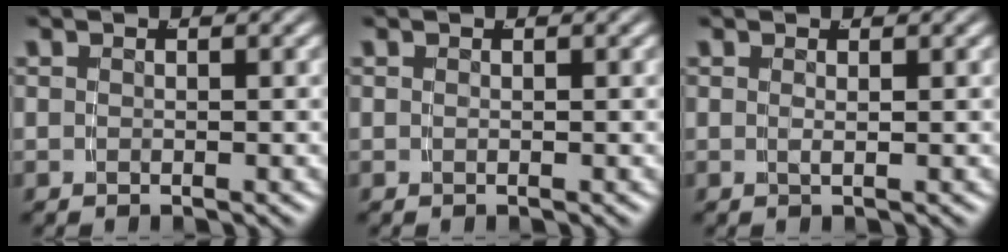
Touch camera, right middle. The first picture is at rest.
{"total": 0.0}
{"total": 1.0, "force": [0.0, -0.9, 0.5], "torque": [-0.010, -0.004, 0.006]}